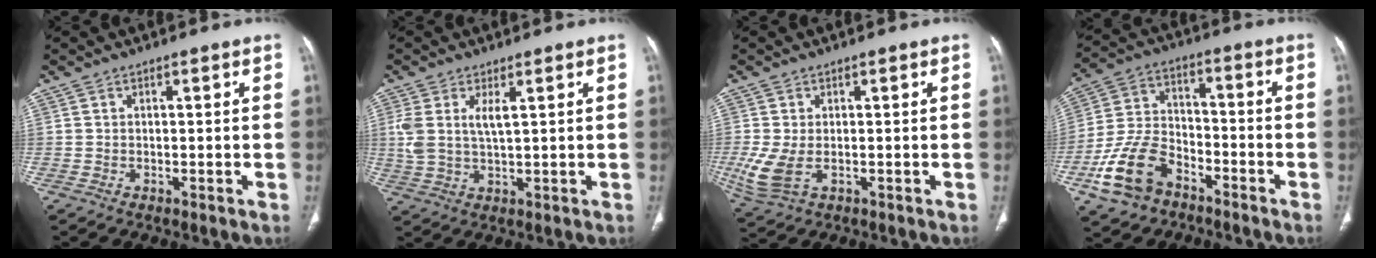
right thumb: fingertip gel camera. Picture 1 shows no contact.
{"total": 5.5, "force": [1.8, 2.0, 4.8], "torque": [-0.115, -0.005, 0.044]}
{"total": 6.2, "force": [-1.2, 3.5, 5.0], "torque": [-0.129, -0.010, -0.014]}
{"total": 13.5, "force": [-7.4, 8.5, 7.5], "torque": [-0.143, 0.047, -0.143]}